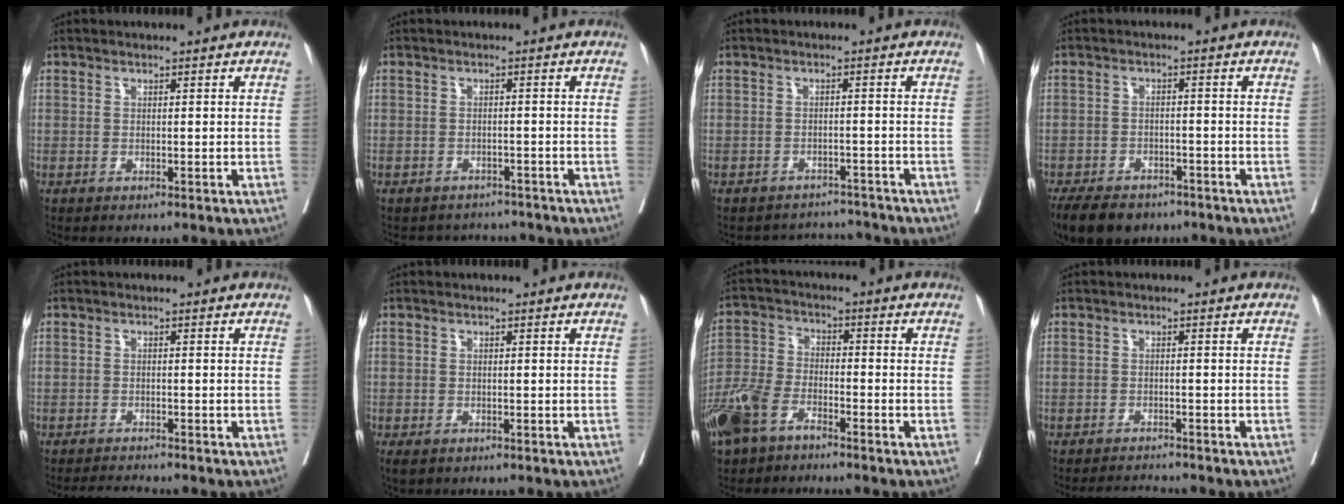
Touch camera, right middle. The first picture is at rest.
{"total": 5.1, "force": [-4.8, 1.7, -0.1], "torque": [0.005, 0.006, -0.059]}
{"total": 5.4, "force": [-5.2, 1.1, -1.0], "torque": [0.013, 0.015, -0.069]}
{"total": 10.6, "force": [-7.9, 5.4, 4.5], "torque": [-0.086, -0.011, -0.117]}
{"total": 2.7, "force": [-2.6, -0.5, 0.2], "torque": [-0.008, -0.017, -0.044]}
{"total": 1.7, "force": [-1.1, 0.9, 0.9], "torque": [-0.018, -0.005, -0.014]}
{"total": 8.4, "force": [-5.7, 3.9, 4.8], "torque": [-0.121, -0.010, -0.116]}
{"total": 3.1, "force": [-3.0, -0.4, -0.1], "torque": [0.000, -0.016, -0.050]}